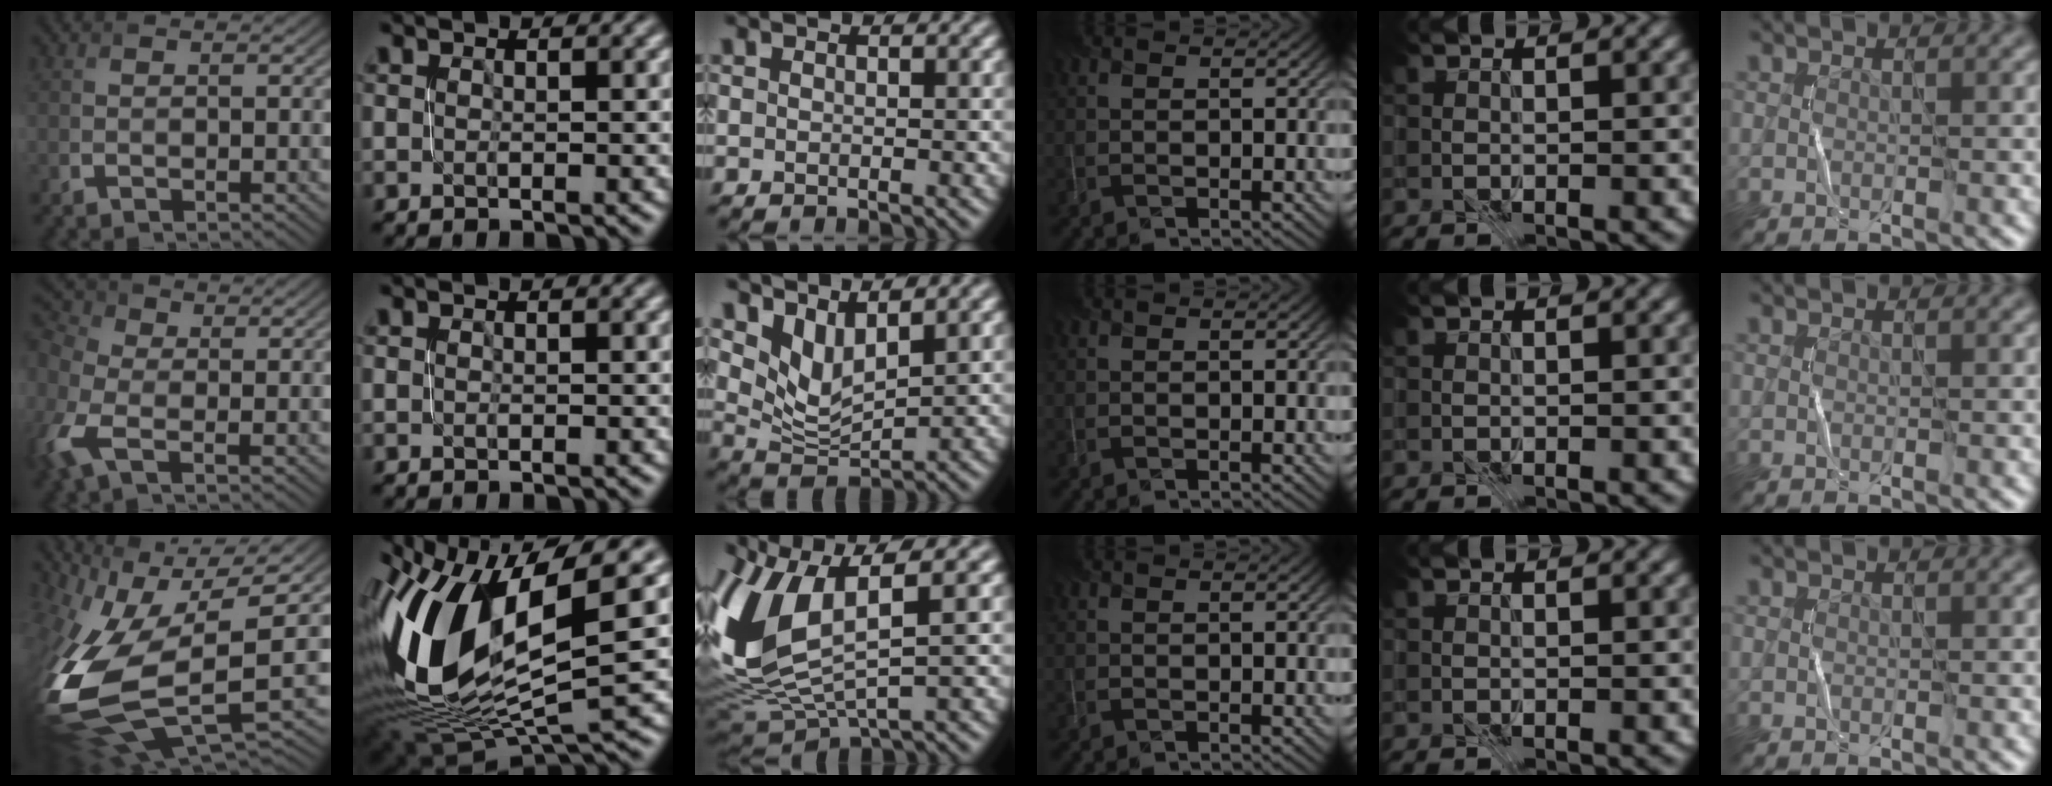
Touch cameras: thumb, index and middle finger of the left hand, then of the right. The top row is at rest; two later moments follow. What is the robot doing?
{"motion": "close", "object": "stapler"}